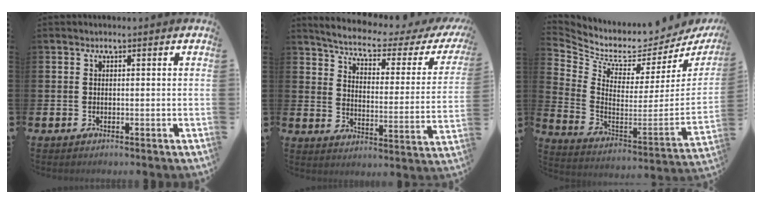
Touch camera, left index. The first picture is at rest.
{"total": 5.2, "force": [4.5, 1.1, 2.4], "torque": [-0.073, -0.033, 0.067]}
{"total": 4.7, "force": [4.3, 1.7, 0.9], "torque": [-0.056, -0.060, 0.066]}